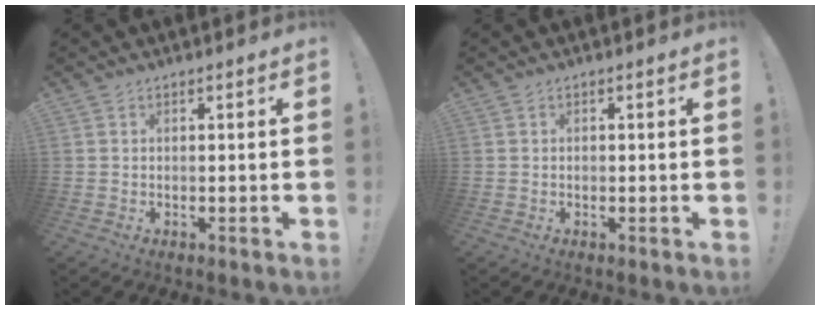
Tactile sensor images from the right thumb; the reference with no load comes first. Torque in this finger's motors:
{"motor_torque": [0.15, 0.02, 0.17, -0.10, 0.07]}